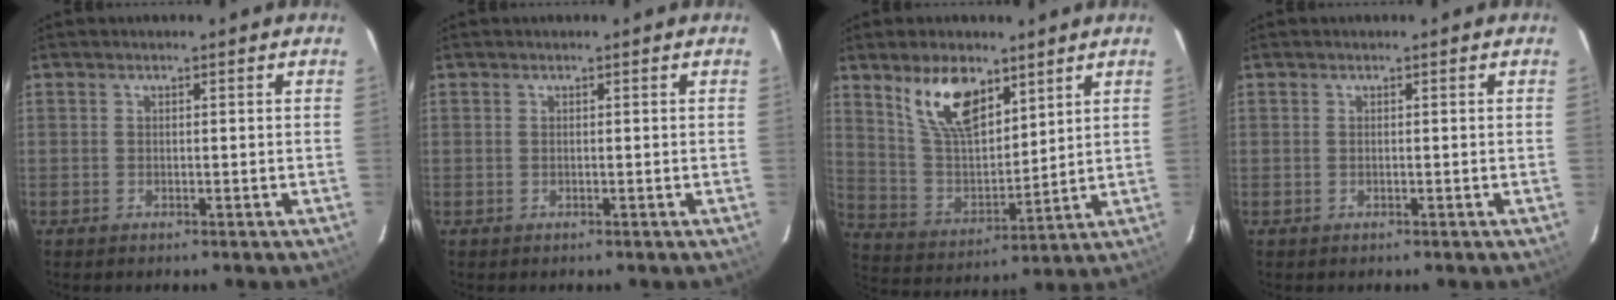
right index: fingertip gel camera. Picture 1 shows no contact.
{"total": 0.0}
{"total": 13.1, "force": [8.1, 6.1, 8.4], "torque": [-0.156, 0.006, 0.163]}
{"total": 0.0}